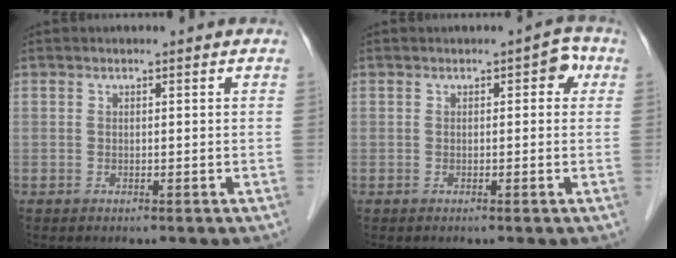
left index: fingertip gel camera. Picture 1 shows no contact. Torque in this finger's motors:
{"motor_torque": [0.52, -0.03, 0.00, 0.02]}